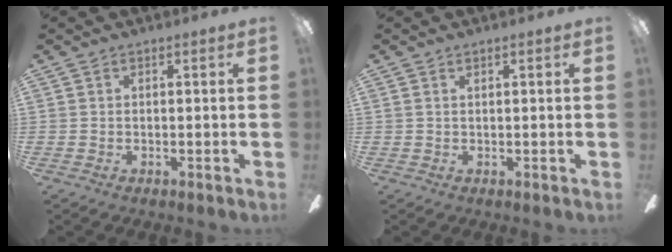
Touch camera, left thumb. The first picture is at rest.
{"total": 0.6, "force": [0.4, 0.2, 0.3], "torque": [-0.007, 0.002, 0.008]}